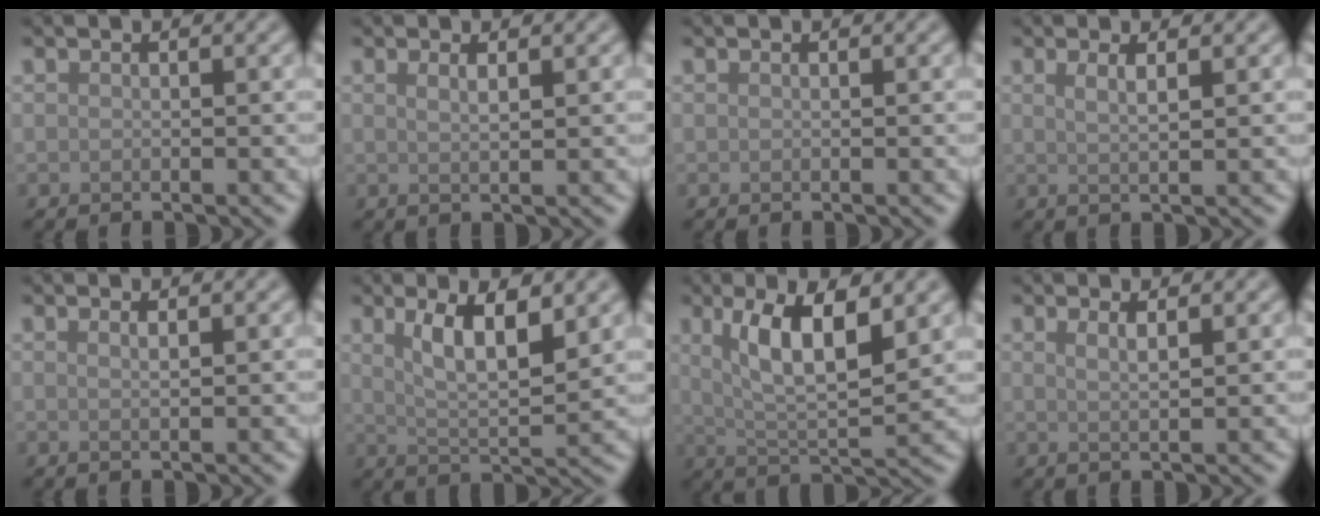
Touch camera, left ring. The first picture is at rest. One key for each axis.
{"total": 1.4, "fx": 0.6, "fy": 0.5, "fz": 1.2, "tx": -0.013, "ty": 0.001, "tz": 0.005}
{"total": 0.0}
{"total": 2.1, "fx": 0.7, "fy": 0.6, "fz": 1.8, "tx": -0.027, "ty": 0.004, "tz": 0.005}
{"total": 1.0, "fx": 0.4, "fy": 0.3, "fz": 0.8, "tx": -0.006, "ty": -0.001, "tz": 0.002}
{"total": 5.6, "fx": 2.2, "fy": 1.7, "fz": 4.8, "tx": -0.089, "ty": -0.006, "tz": 0.040}
{"total": 7.3, "fx": 2.4, "fy": 2.3, "fz": 6.5, "tx": -0.117, "ty": -0.003, "tz": 0.044}
{"total": 1.8, "fx": 0.8, "fy": 0.5, "fz": 1.5, "tx": -0.021, "ty": 0.003, "tz": 0.007}